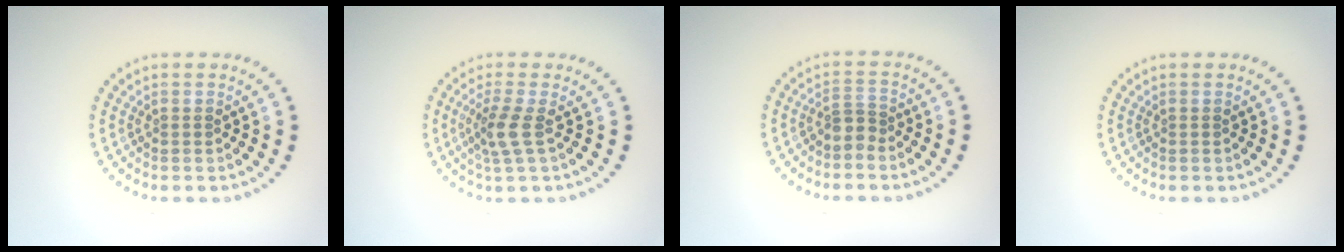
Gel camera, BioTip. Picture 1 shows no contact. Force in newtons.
{"total": 2.3, "press": 1.7, "slide": 1.5}
{"total": 1.6, "press": 1.1, "slide": 1.2}
{"total": 0.0}